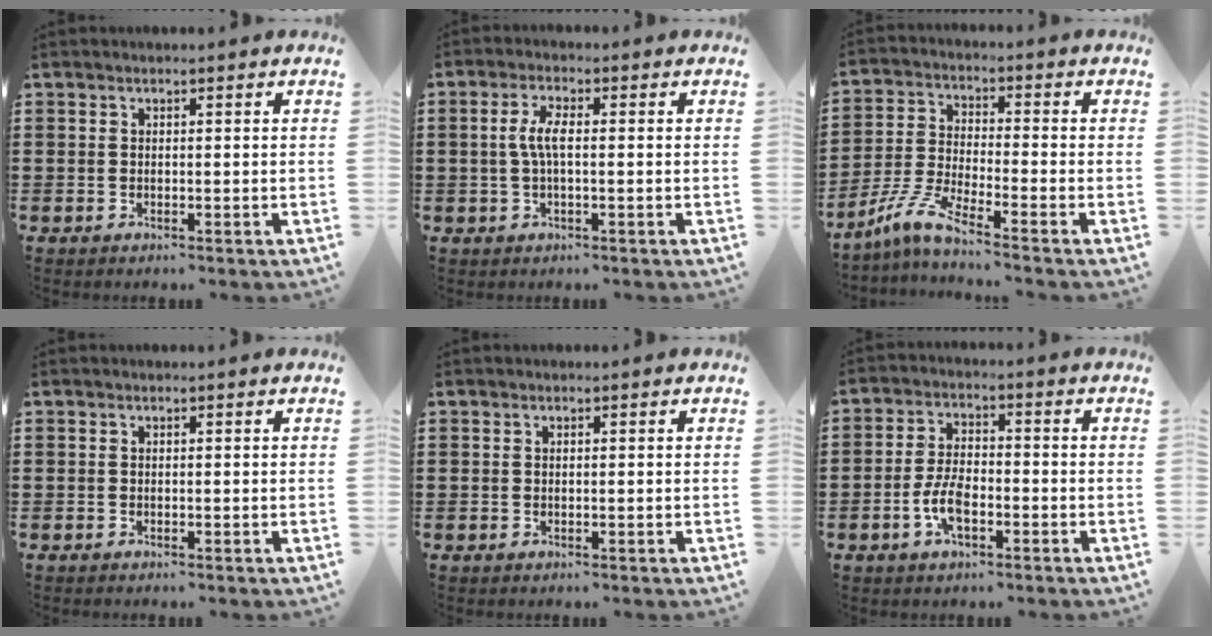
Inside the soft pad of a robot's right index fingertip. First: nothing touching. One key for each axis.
{"total": 4.0, "fx": -0.2, "fy": 1.2, "fz": 3.8, "tx": -0.083, "ty": 0.000, "tz": -0.010}
{"total": 6.5, "fx": -5.2, "fy": 0.0, "fz": 3.9, "tx": -0.107, "ty": -0.022, "tz": -0.109}
{"total": 0.0}
{"total": 0.0}
{"total": 5.7, "fx": -2.0, "fy": 2.6, "fz": 4.7, "tx": -0.115, "ty": -0.006, "tz": -0.043}